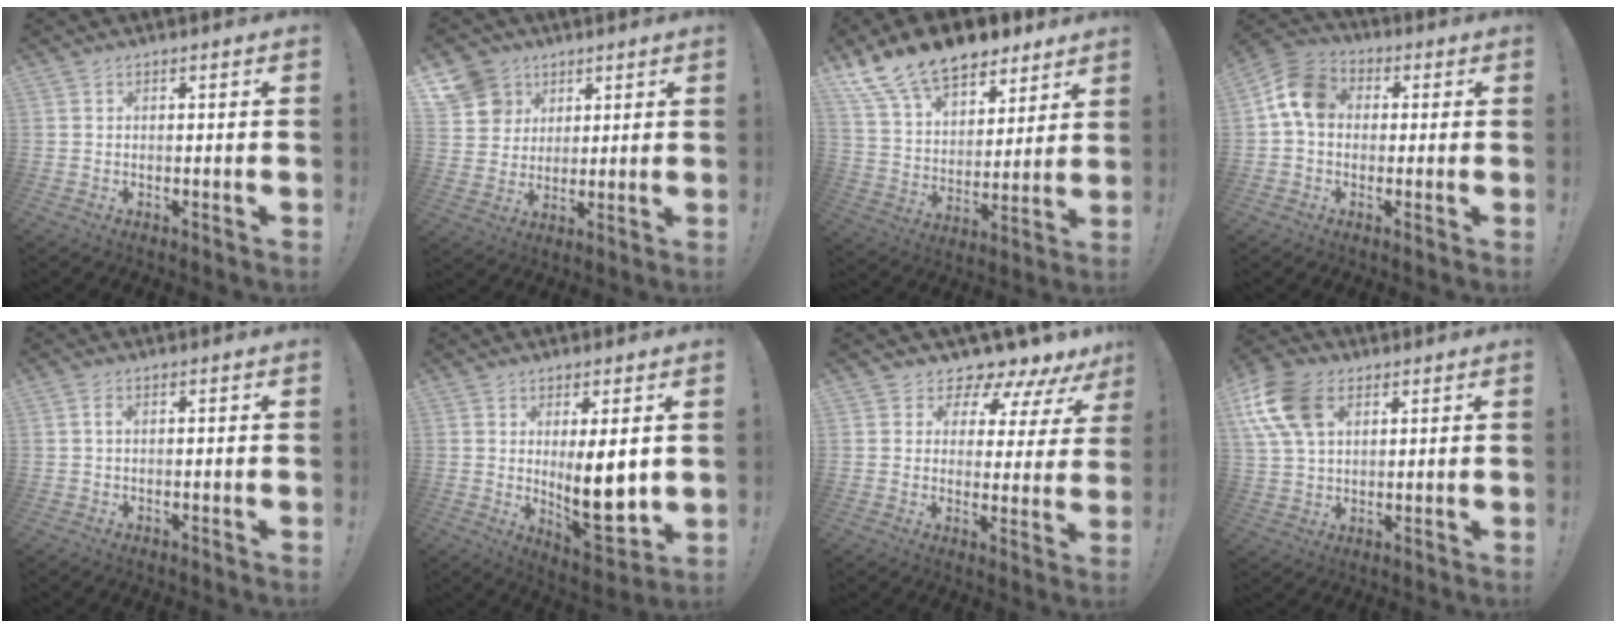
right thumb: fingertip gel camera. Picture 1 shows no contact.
{"total": 10.9, "force": [5.7, 9.0, 2.2], "torque": [-0.035, -0.032, 0.118]}
{"total": 16.8, "force": [12.7, 8.9, 6.6], "torque": [-0.123, -0.083, 0.239]}
{"total": 11.0, "force": [1.5, 8.3, 7.1], "torque": [-0.116, 0.020, 0.036]}
{"total": 1.3, "force": [0.1, 0.5, 1.2], "torque": [-0.026, 0.004, 0.001]}
{"total": 12.5, "force": [1.1, 3.6, 11.9], "torque": [-0.173, -0.027, 0.022]}
{"total": 5.5, "force": [4.9, 2.4, 1.0], "torque": [-0.008, -0.067, 0.085]}
{"total": 14.4, "force": [5.7, 9.3, 9.4], "torque": [-0.184, -0.015, 0.110]}